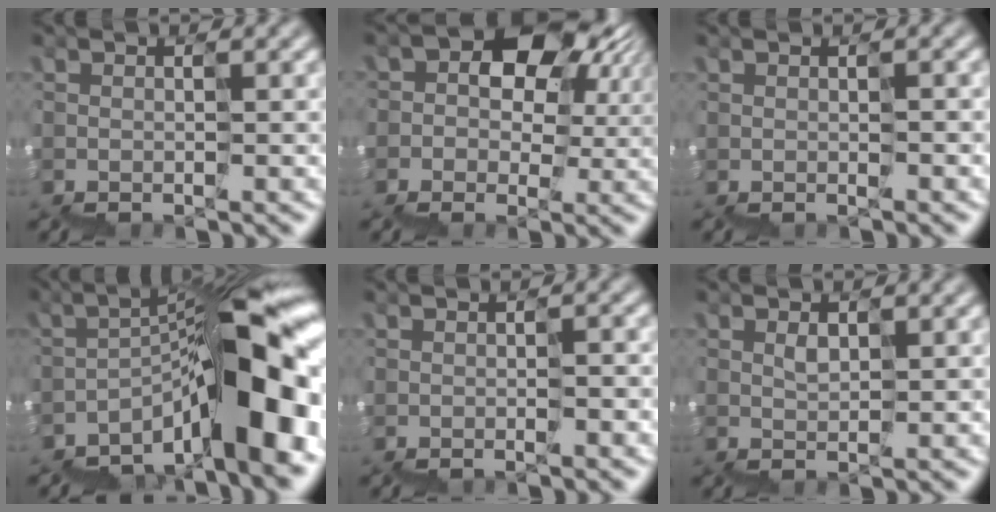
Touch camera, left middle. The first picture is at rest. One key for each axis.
{"total": 9.2, "fx": 1.1, "fy": 7.2, "fz": 5.6, "tx": -0.093, "ty": 0.018, "tz": 0.022}
{"total": 0.7, "fx": -0.1, "fy": 0.3, "fz": 0.6, "tx": -0.004, "ty": -0.002, "tz": 0.004}
{"total": 13.1, "fx": -5.0, "fy": 3.8, "fz": 11.5, "tx": -0.154, "ty": 0.026, "tz": -0.081}
{"total": 1.2, "fx": -0.4, "fy": 0.5, "fz": 1.0, "tx": -0.007, "ty": 0.002, "tz": 0.000}
{"total": 1.1, "fx": 1.1, "fy": 0.0, "fz": 0.0, "tx": -0.008, "ty": 0.016, "tz": 0.023}